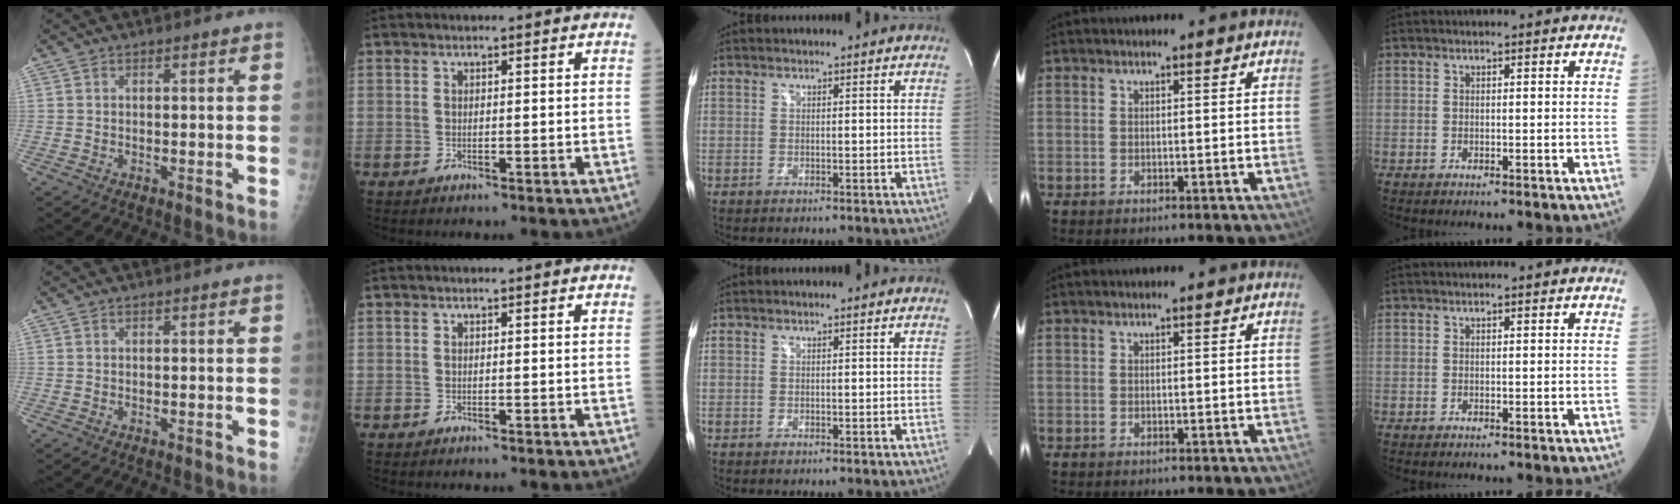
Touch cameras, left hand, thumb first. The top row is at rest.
{}